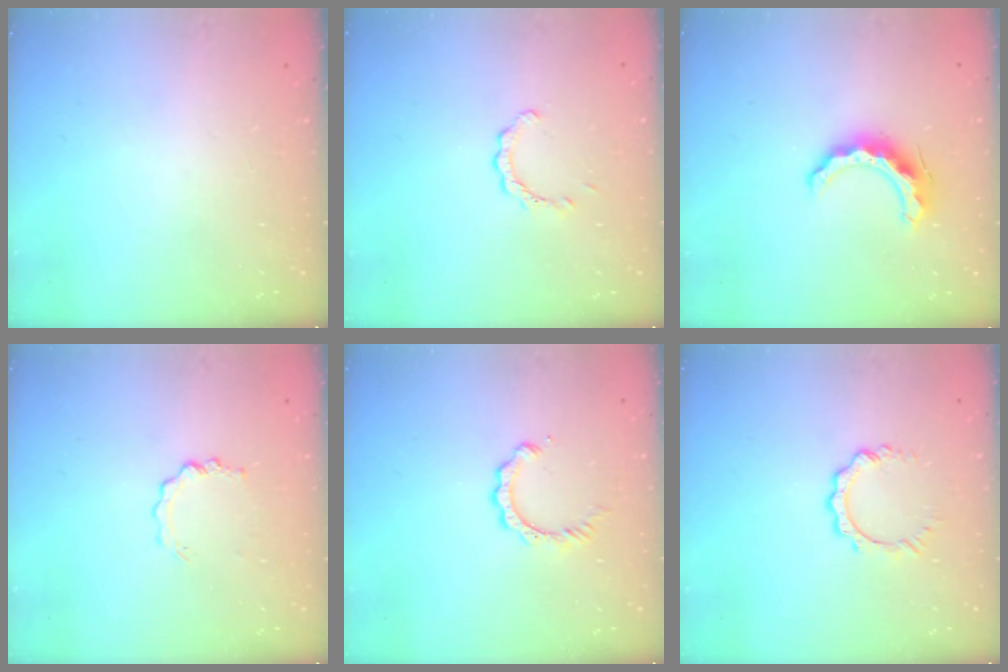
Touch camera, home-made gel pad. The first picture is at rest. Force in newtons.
{"total": 2.2, "press": 2.2, "slide": 0.2}
{"total": 10.7, "press": 10.7, "slide": 0.7}
{"total": 3.0, "press": 3.0, "slide": 0.3}
{"total": 4.7, "press": 4.7, "slide": 0.3}
{"total": 5.9, "press": 5.9, "slide": 0.5}